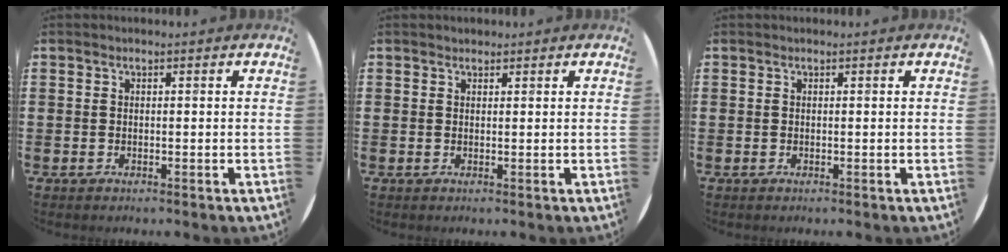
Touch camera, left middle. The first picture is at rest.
{"total": 0.6, "force": [0.6, 0.2, -0.1], "torque": [0.001, 0.003, 0.011]}
{"total": 0.0}